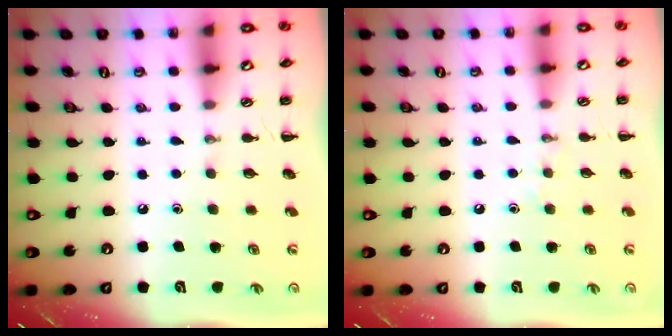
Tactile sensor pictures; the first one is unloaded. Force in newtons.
{"total": 3.5, "press": 3.4, "slide": 0.9}